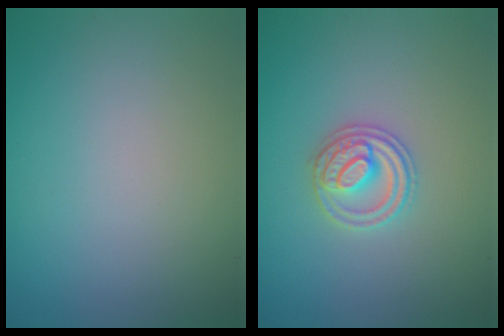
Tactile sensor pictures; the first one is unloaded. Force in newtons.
{"total": 2.8, "press": 2.7, "slide": 0.5}